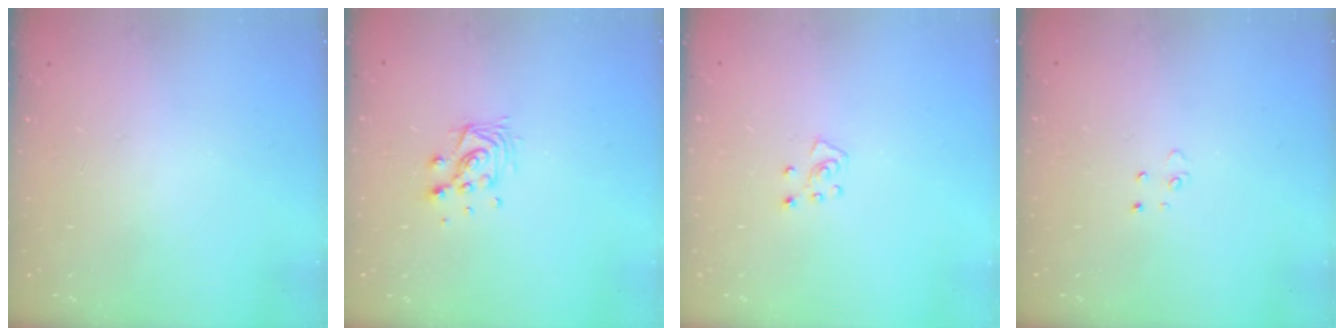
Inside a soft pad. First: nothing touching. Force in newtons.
{"total": 9.8, "press": 9.8, "slide": 0.6}
{"total": 5.4, "press": 5.4, "slide": 0.6}
{"total": 2.6, "press": 2.6, "slide": 0.2}